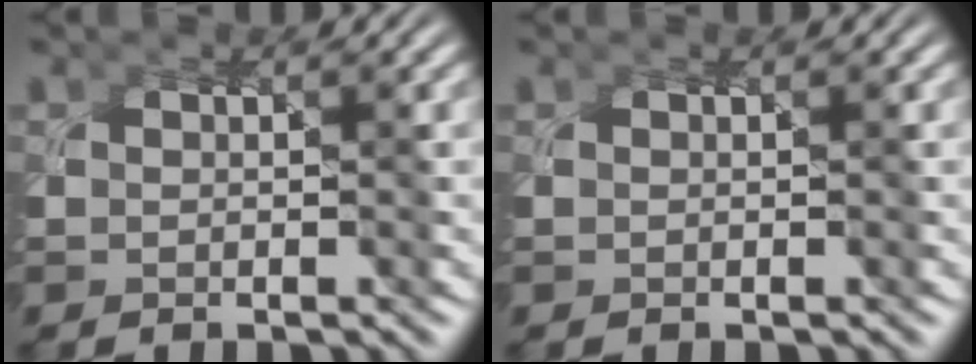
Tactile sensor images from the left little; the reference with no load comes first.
{"total": 0.0}